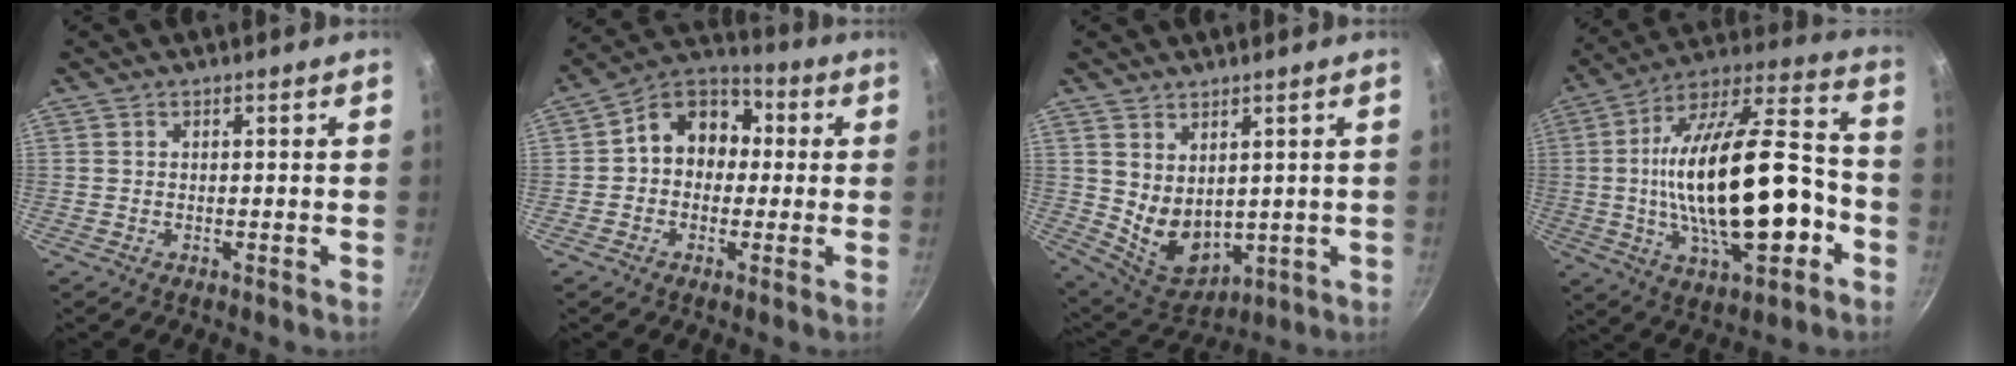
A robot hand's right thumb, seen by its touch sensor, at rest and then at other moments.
{"total": 11.7, "force": [0.7, 9.5, 6.9], "torque": [-0.061, 0.034, -0.012]}
{"total": 9.4, "force": [2.3, 6.6, 6.2], "torque": [-0.081, -0.036, 0.069]}
{"total": 27.7, "force": [-4.5, 12.0, 24.6], "torque": [-0.406, 0.045, -0.063]}